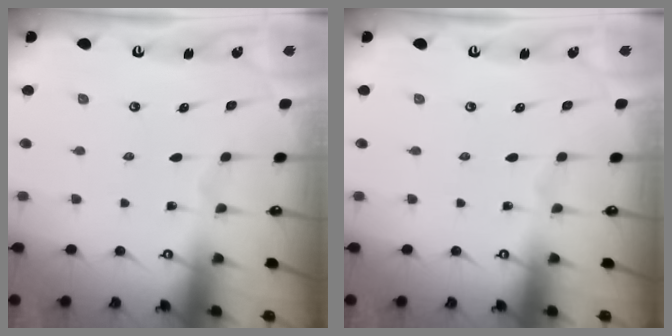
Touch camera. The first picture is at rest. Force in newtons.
{"total": 0.0}